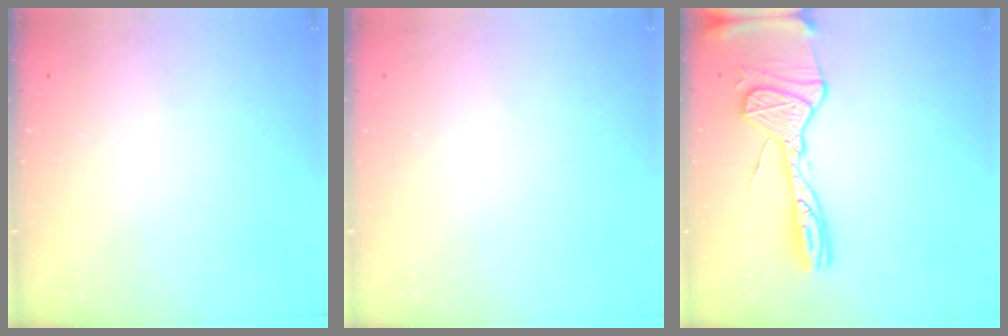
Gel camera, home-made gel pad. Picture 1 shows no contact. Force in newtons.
{"total": 2.8, "press": 2.2, "slide": 1.7}
{"total": 16.8, "press": 16.7, "slide": 1.7}